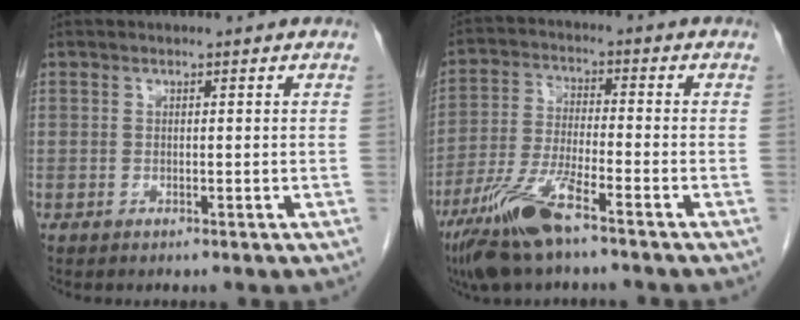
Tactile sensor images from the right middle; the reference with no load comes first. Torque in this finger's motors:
{"motor_torque": [1.17, -0.97, 0.62, 0.16]}